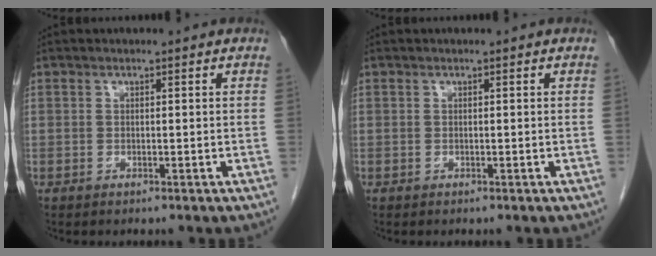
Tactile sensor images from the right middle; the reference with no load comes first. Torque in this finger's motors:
{"motor_torque": [0.11, -0.26, -0.01, 0.00]}